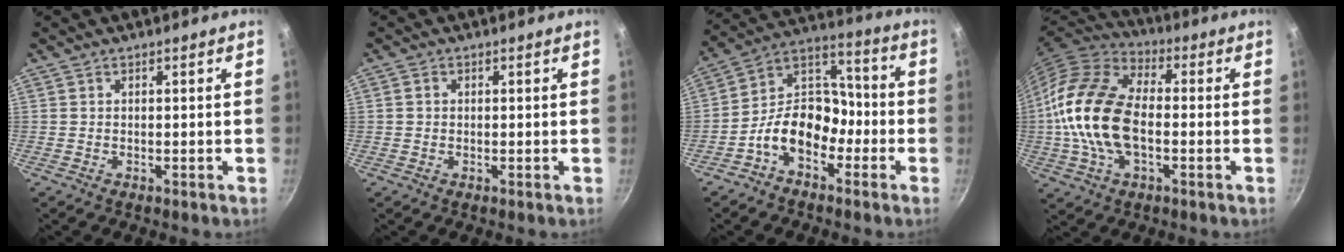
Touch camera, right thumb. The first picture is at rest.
{"total": 1.1, "force": [0.0, 1.0, 0.4], "torque": [-0.006, 0.005, -0.002]}
{"total": 12.9, "force": [-5.6, 8.6, 7.7], "torque": [-0.086, 0.070, -0.125]}
{"total": 19.4, "force": [-1.5, 11.6, 15.5], "torque": [-0.290, 0.030, -0.041]}